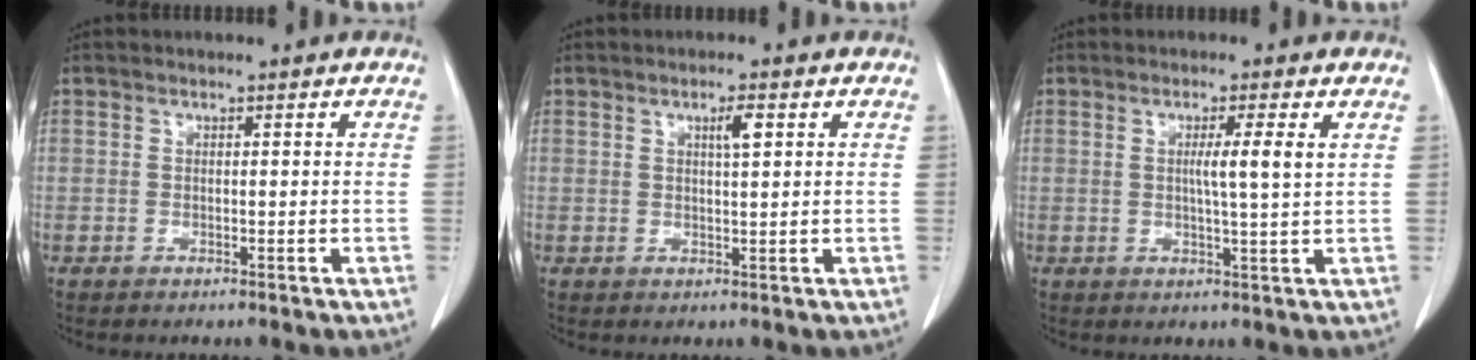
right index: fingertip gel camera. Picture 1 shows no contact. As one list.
[{"total": 2.3, "force": [1.0, 0.3, 2.1], "torque": [-0.039, -0.001, 0.016]}, {"total": 4.1, "force": [1.0, -0.6, 3.9], "torque": [-0.066, -0.005, 0.014]}]